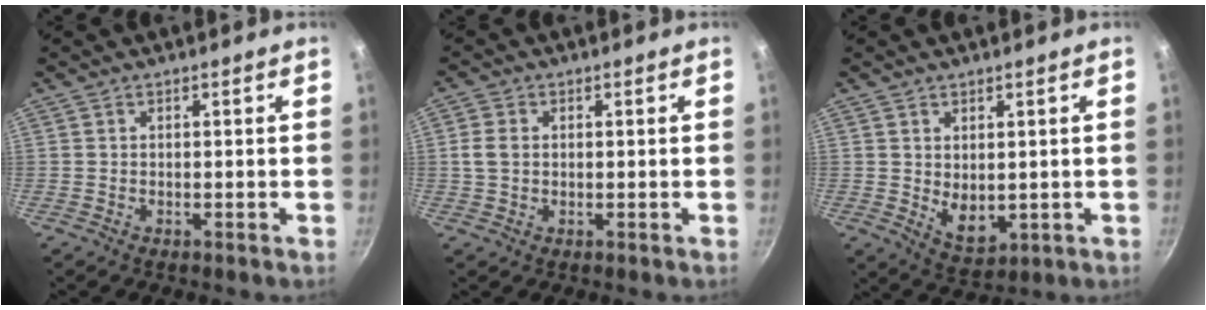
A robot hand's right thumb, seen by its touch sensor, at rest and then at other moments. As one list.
[{"total": 3.7, "force": [0.4, 2.8, 2.4], "torque": [-0.042, 0.005, 0.005]}, {"total": 5.9, "force": [0.7, 3.8, 4.5], "torque": [-0.058, -0.021, 0.026]}]